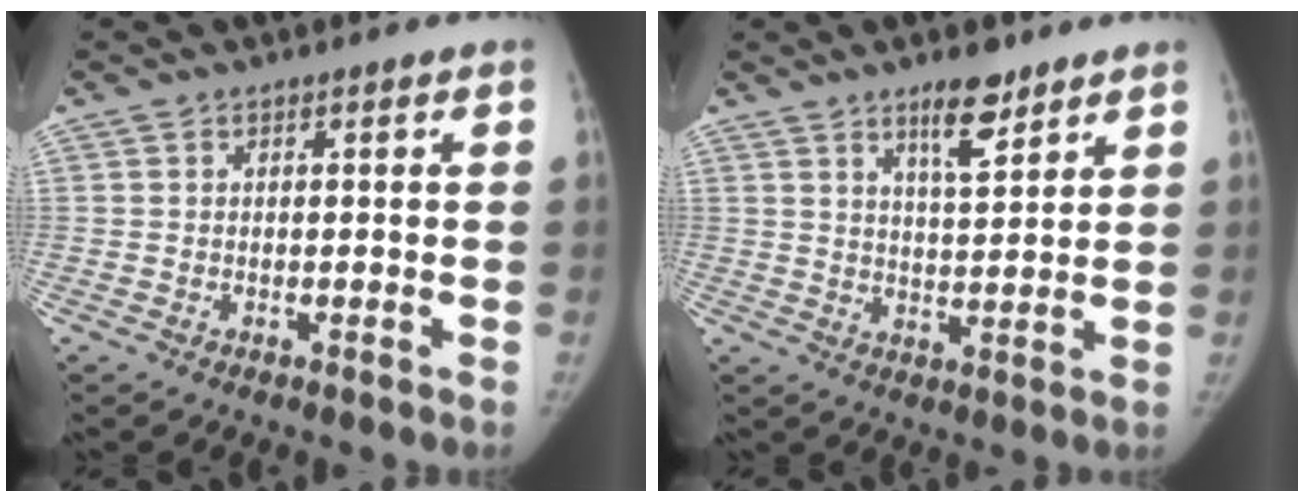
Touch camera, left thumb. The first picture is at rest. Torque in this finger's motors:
{"motor_torque": [0.34, -0.27, 1.07, -0.61, 0.21]}